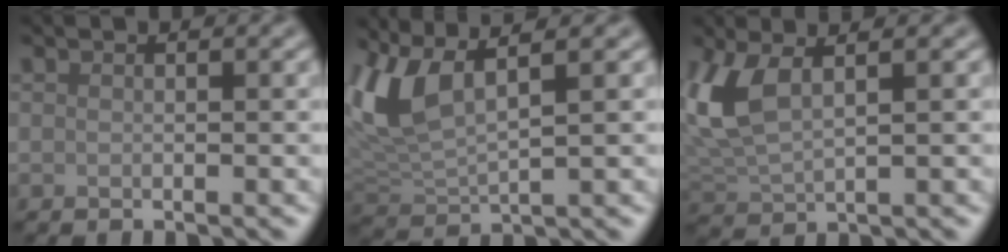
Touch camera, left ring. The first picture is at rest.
{"total": 6.0, "force": [3.1, 1.8, 4.8], "torque": [-0.119, 0.009, 0.063]}
{"total": 5.0, "force": [2.1, 2.1, 4.0], "torque": [-0.101, 0.007, 0.042]}